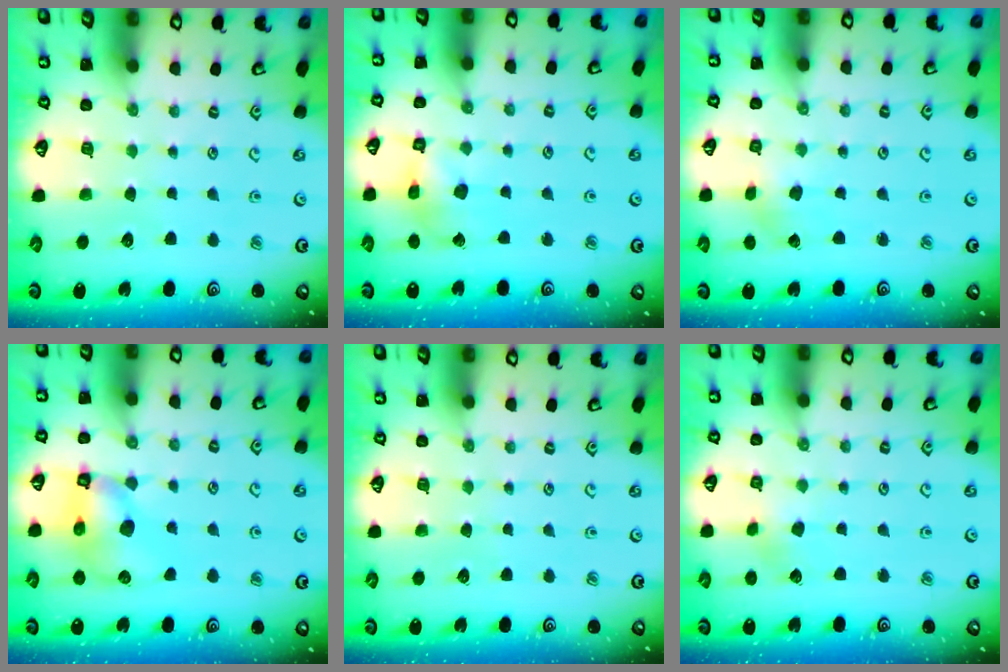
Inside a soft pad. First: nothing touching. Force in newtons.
{"total": 7.2, "press": 7.2, "slide": 0.6}
{"total": 1.3, "press": 1.3, "slide": 0.1}
{"total": 10.0, "press": 9.9, "slide": 1.4}
{"total": 0.0}
{"total": 2.5, "press": 2.4, "slide": 0.6}